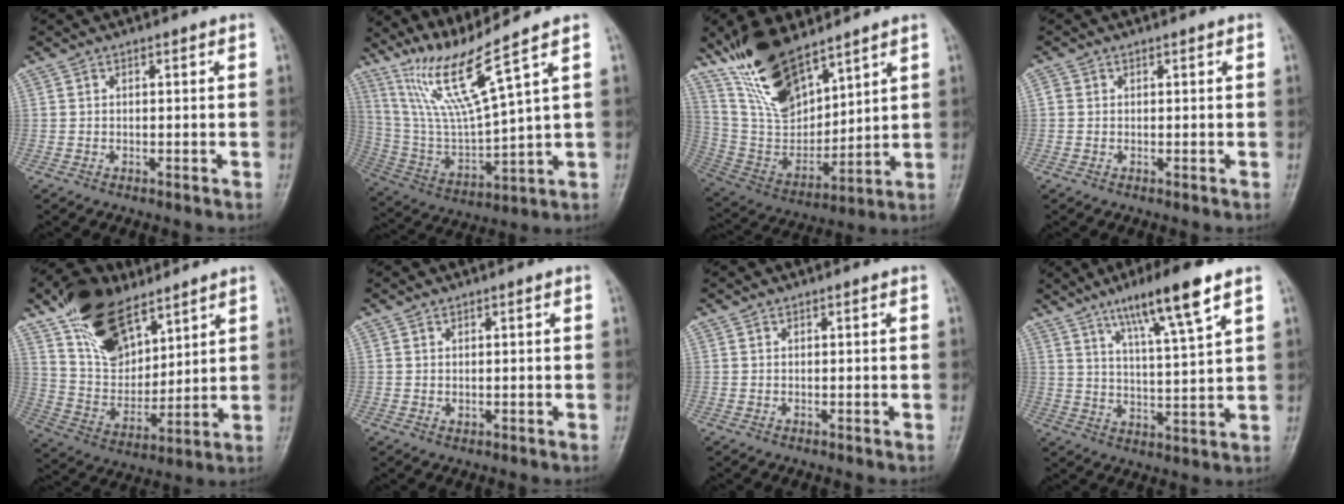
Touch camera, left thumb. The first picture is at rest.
{"total": 12.9, "force": [9.3, -1.3, 8.9], "torque": [-0.172, -0.062, 0.194]}
{"total": 17.1, "force": [12.1, 7.1, 9.8], "torque": [-0.141, -0.067, 0.245]}
{"total": 0.8, "force": [0.1, 0.7, 0.3], "torque": [-0.001, 0.001, -0.002]}
{"total": 18.1, "force": [11.5, 9.3, 10.4], "torque": [-0.140, -0.051, 0.223]}
{"total": 0.7, "force": [0.4, 0.5, 0.4], "torque": [0.003, -0.005, 0.005]}
{"total": 0.0}
{"total": 12.6, "force": [7.6, 1.1, 10.0], "torque": [-0.167, -0.035, 0.130]}